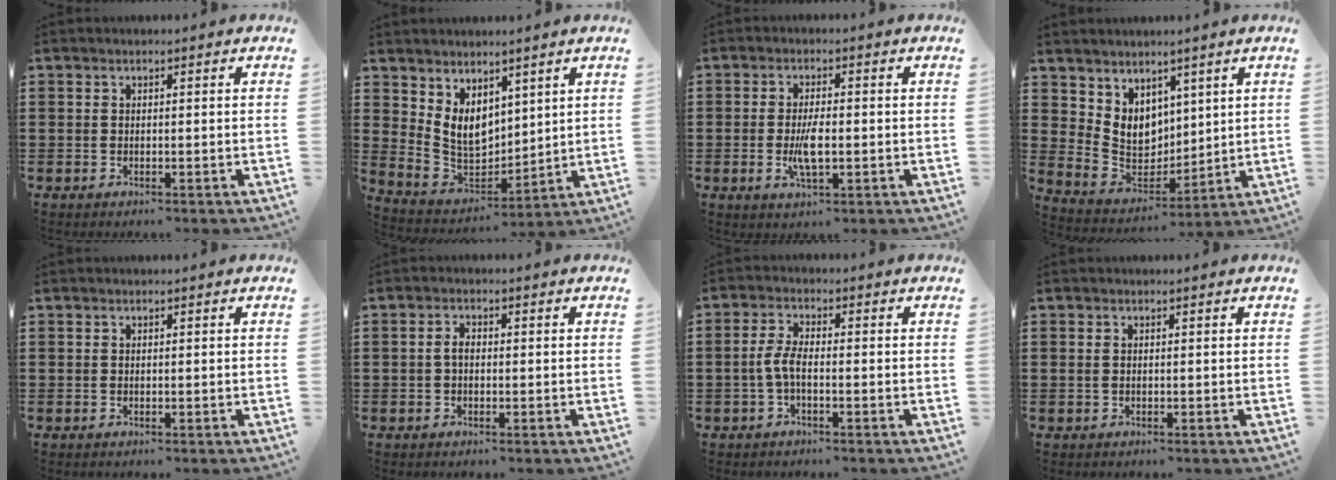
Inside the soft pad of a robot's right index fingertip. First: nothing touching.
{"total": 6.9, "force": [3.4, 4.9, 3.4], "torque": [-0.102, -0.013, 0.065]}
{"total": 4.9, "force": [-0.8, 1.6, 4.6], "torque": [-0.099, -0.006, -0.019]}
{"total": 6.9, "force": [3.7, 5.5, 1.9], "torque": [-0.059, -0.020, 0.076]}
{"total": 0.0}
{"total": 1.9, "force": [-0.2, 1.0, 1.6], "torque": [-0.038, 0.001, -0.007]}
{"total": 3.5, "force": [-1.0, 1.1, 3.2], "torque": [-0.088, -0.005, -0.027]}
{"total": 0.6, "force": [0.1, 0.3, 0.5], "torque": [-0.012, 0.002, 0.001]}